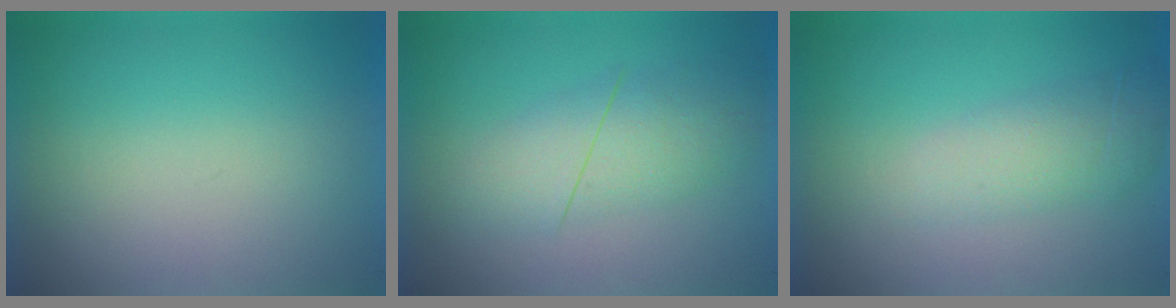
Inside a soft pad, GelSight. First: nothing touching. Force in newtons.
{"total": 2.8}
{"total": 2.0}